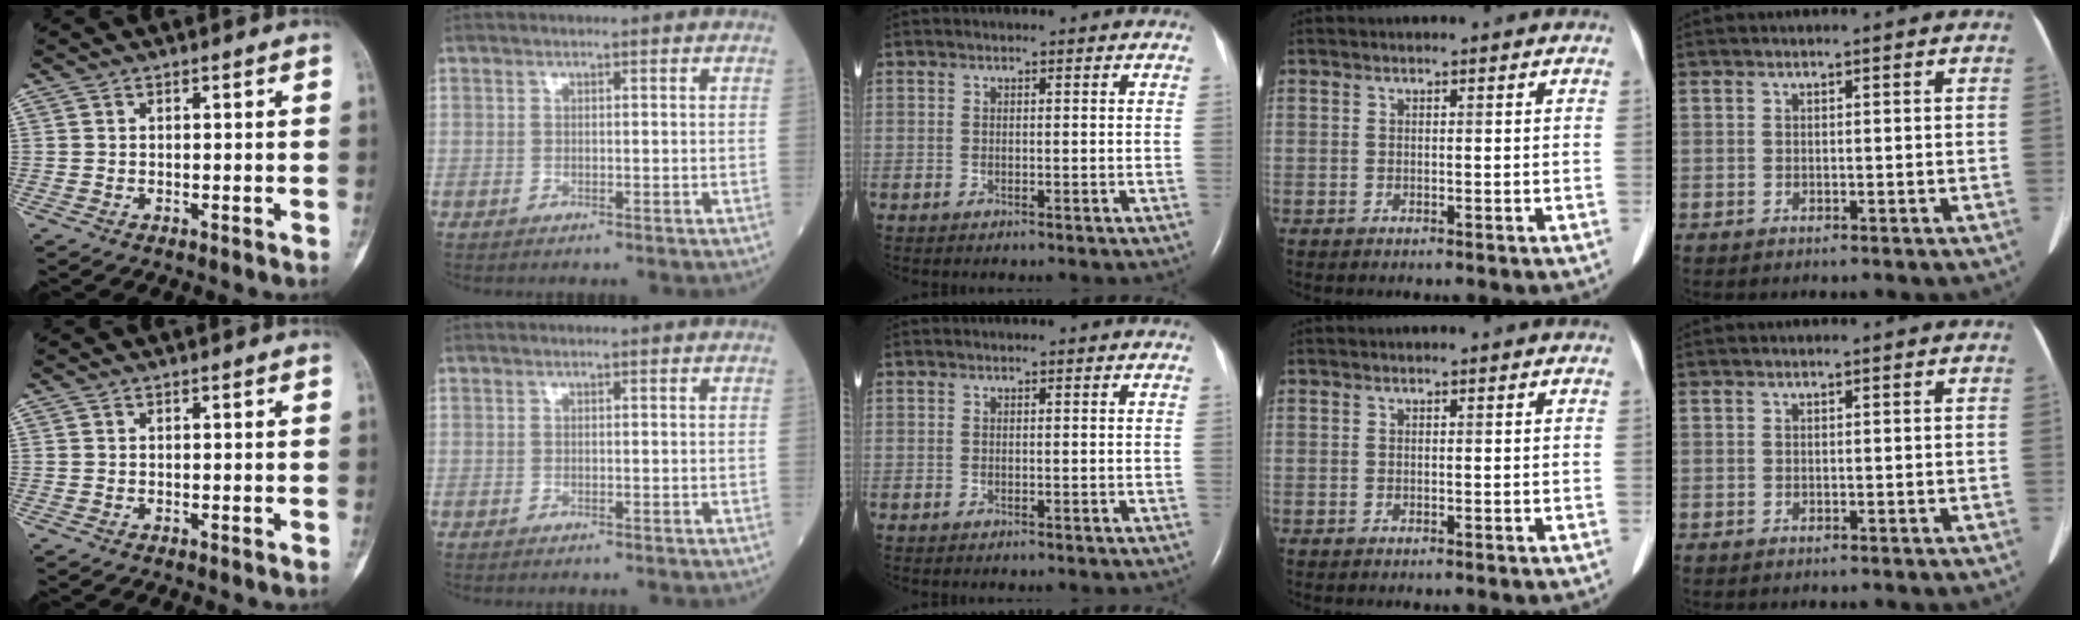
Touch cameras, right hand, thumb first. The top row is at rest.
{}